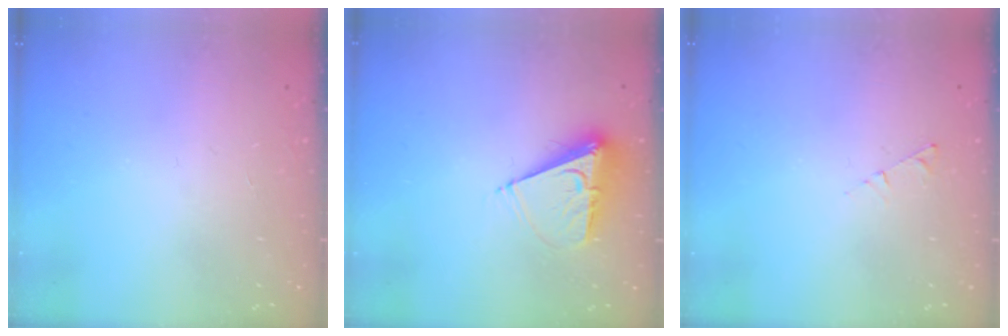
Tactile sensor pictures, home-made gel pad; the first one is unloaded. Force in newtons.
{"total": 8.6, "press": 8.5, "slide": 0.6}
{"total": 2.9, "press": 2.9, "slide": 0.4}